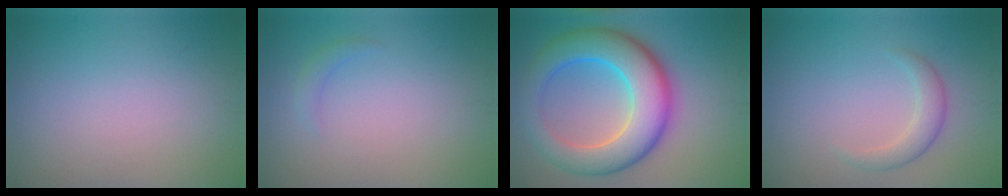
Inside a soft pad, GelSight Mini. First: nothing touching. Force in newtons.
{"total": 1.0, "press": 1.0, "slide": 0.1}
{"total": 10.3, "press": 10.3, "slide": 0.1}
{"total": 2.2, "press": 2.2, "slide": 0.1}